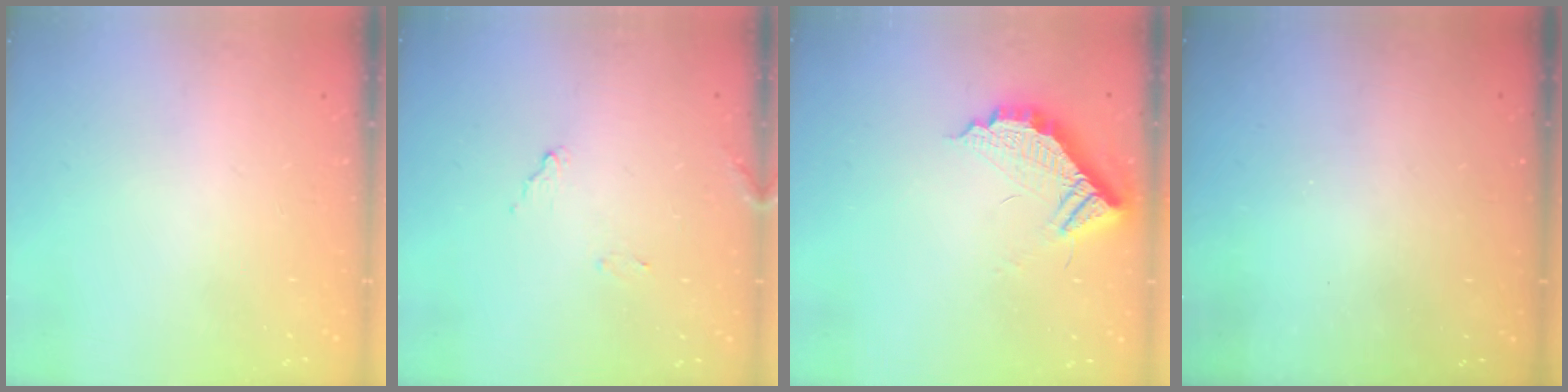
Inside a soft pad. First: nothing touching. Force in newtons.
{"total": 8.9, "press": 8.9, "slide": 0.5}
{"total": 10.3, "press": 10.3, "slide": 0.6}
{"total": 3.0, "press": 3.0, "slide": 0.1}